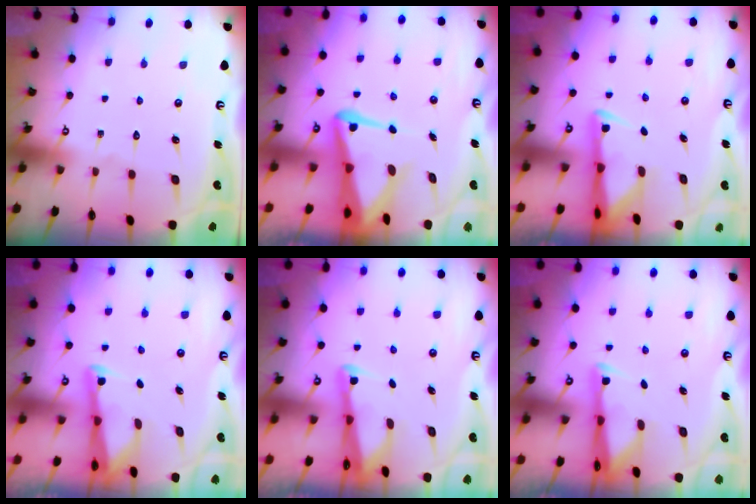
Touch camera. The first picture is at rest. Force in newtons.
{"total": 7.6, "press": 7.5, "slide": 1.6}
{"total": 2.9, "press": 2.8, "slide": 0.6}
{"total": 2.8, "press": 2.8, "slide": 0.2}
{"total": 2.4, "press": 2.4, "slide": 0.2}
{"total": 2.6, "press": 2.6, "slide": 0.4}